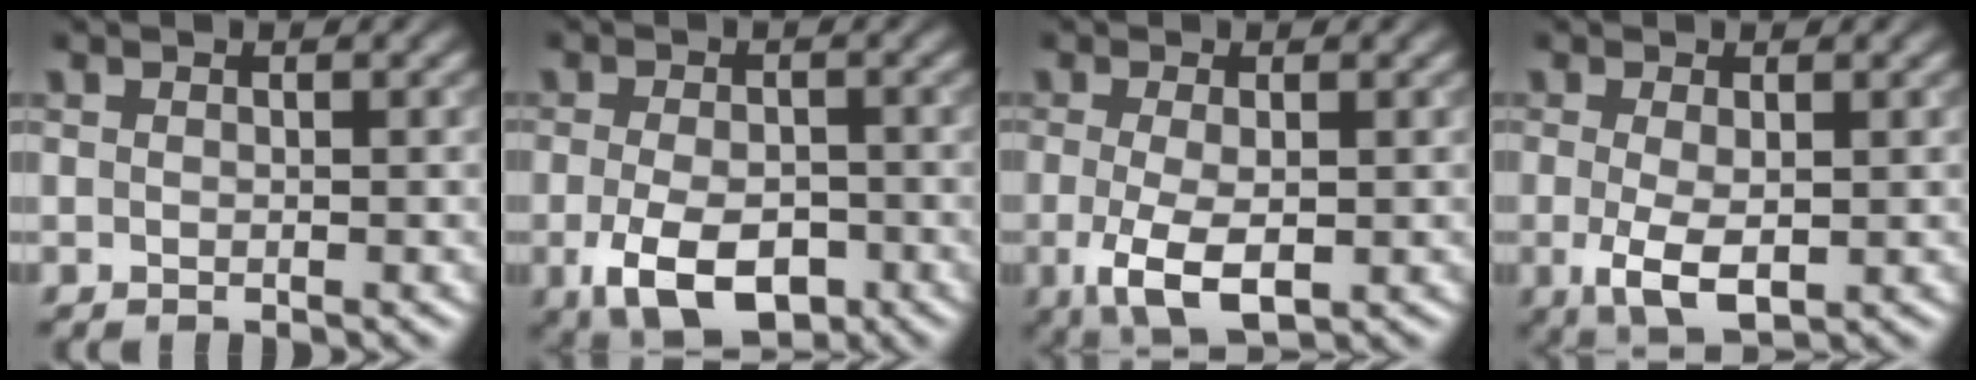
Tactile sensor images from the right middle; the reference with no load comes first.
{"total": 6.8, "force": [-2.7, 3.7, 5.0], "torque": [-0.098, -0.016, -0.043]}
{"total": 4.7, "force": [-1.2, 1.8, 4.2], "torque": [-0.087, -0.013, -0.020]}
{"total": 3.8, "force": [-0.6, 1.6, 3.4], "torque": [-0.073, -0.011, -0.009]}